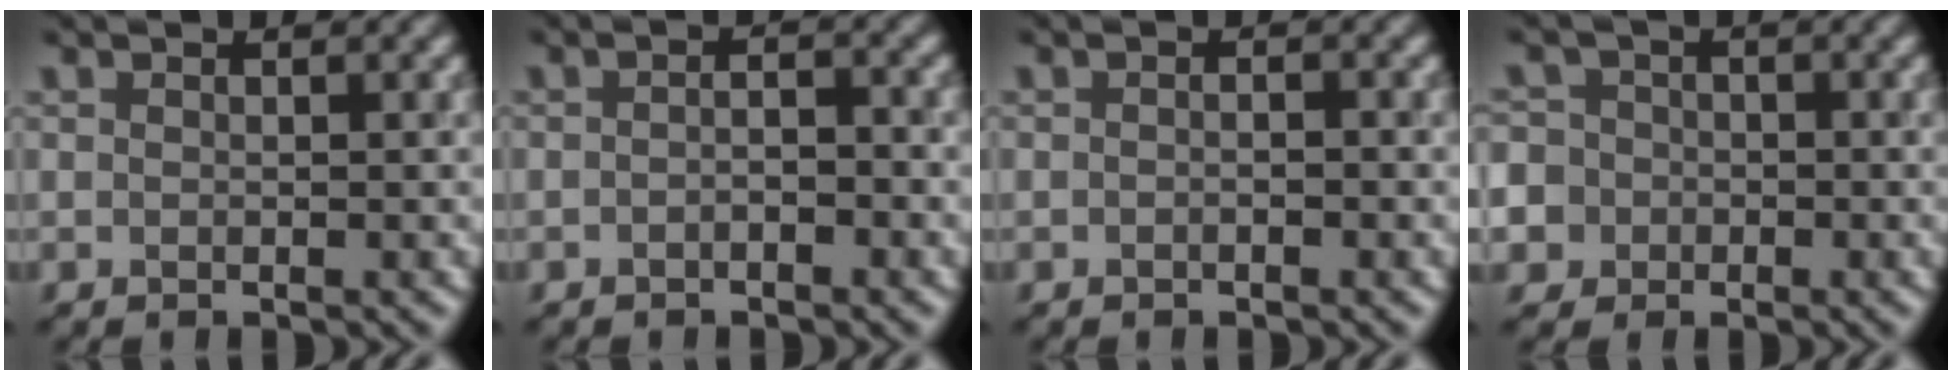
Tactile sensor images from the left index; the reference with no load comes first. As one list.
[{"total": 1.4, "force": [-0.7, 0.4, 1.1], "torque": [-0.021, 0.001, -0.015]}, {"total": 0.7, "force": [-0.3, 0.2, 0.6], "torque": [-0.013, -0.002, -0.009]}, {"total": 7.7, "force": [-2.4, 7.1, 1.8], "torque": [-0.048, 0.001, -0.081]}]